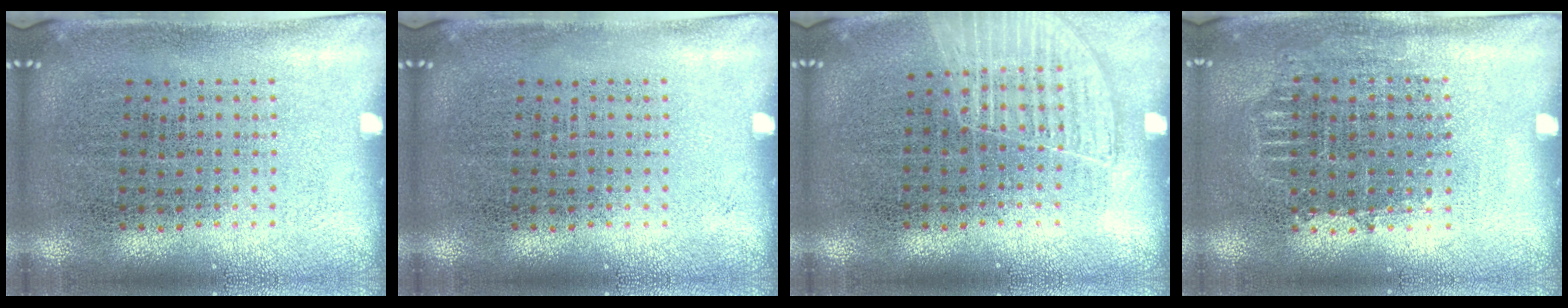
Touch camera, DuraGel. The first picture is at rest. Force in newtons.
{"total": 0.0}
{"total": 1.1, "press": 1.1, "slide": 0.1}
{"total": 0.7, "press": 0.7, "slide": 0.2}